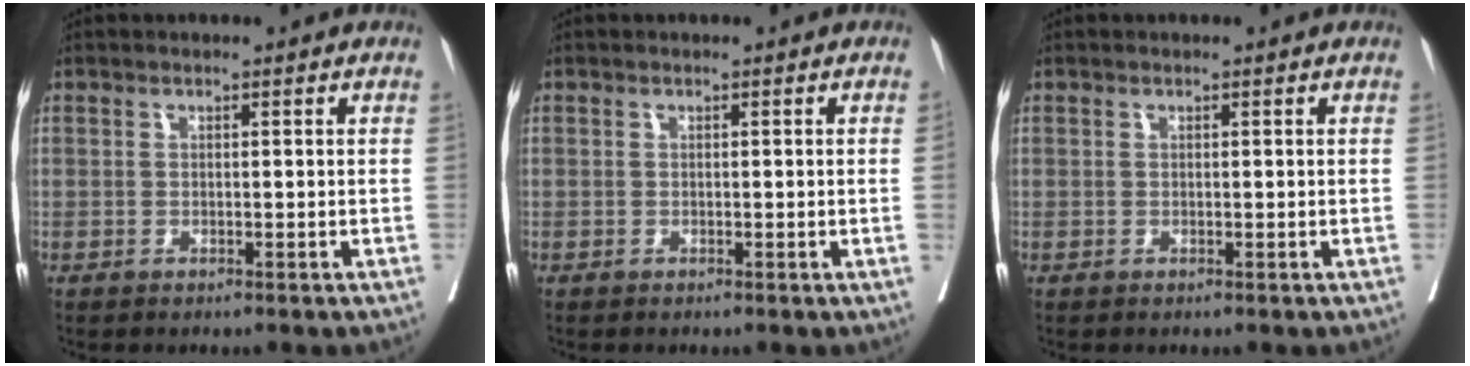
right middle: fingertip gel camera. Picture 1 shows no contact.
{"total": 0.7, "force": [-0.1, -0.3, 0.6], "torque": [-0.007, 0.001, -0.002]}
{"total": 0.0}